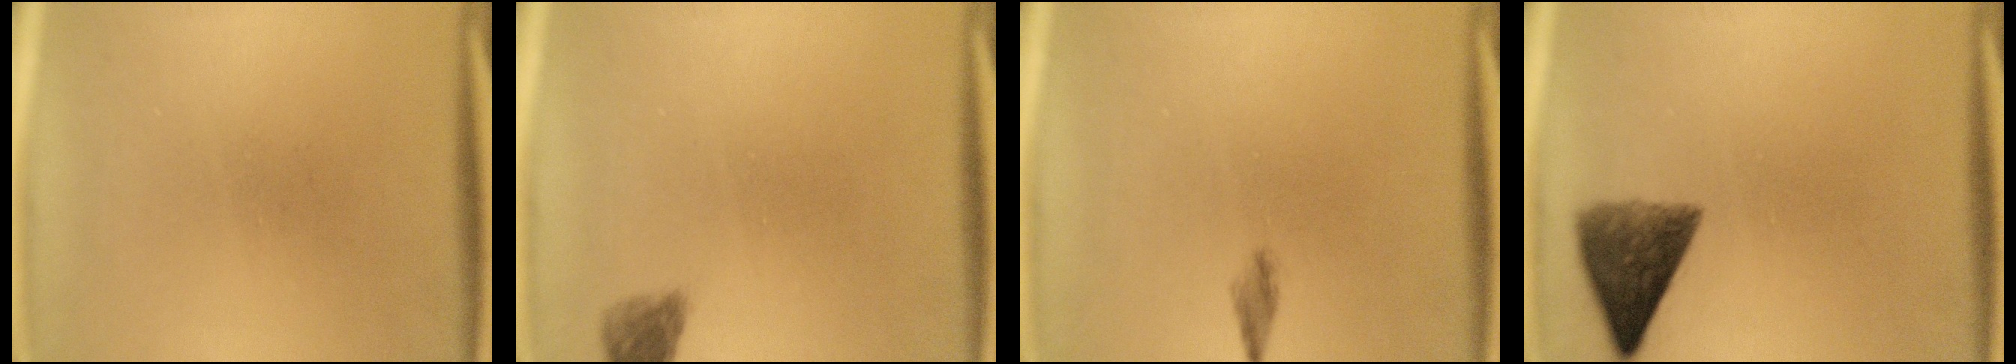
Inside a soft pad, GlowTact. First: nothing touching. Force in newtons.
{"total": 2.4}
{"total": 1.3}
{"total": 7.1}